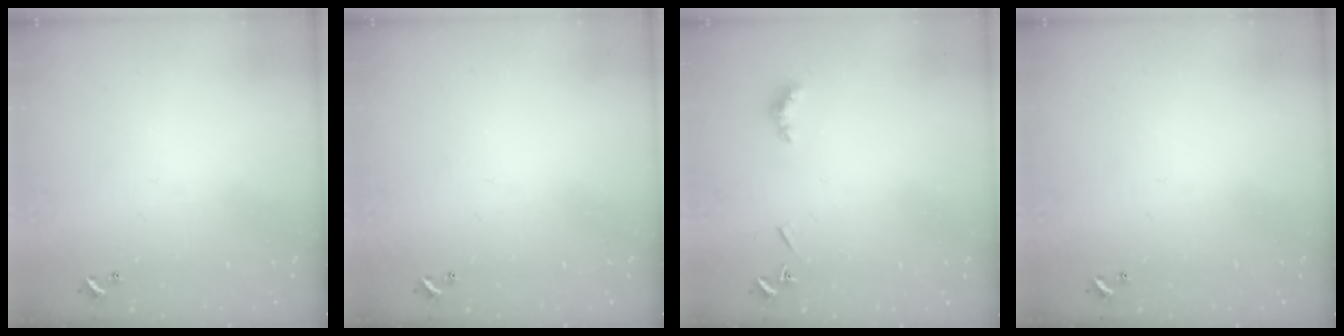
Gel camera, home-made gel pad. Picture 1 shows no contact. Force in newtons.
{"total": 0.0}
{"total": 4.0, "press": 3.9, "slide": 0.7}
{"total": 0.0}